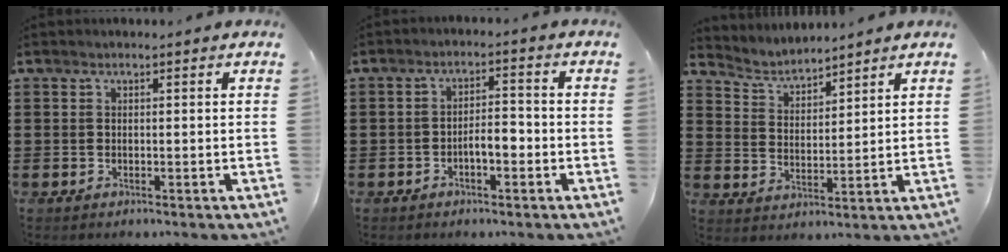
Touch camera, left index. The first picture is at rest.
{"total": 3.7, "force": [-1.7, 1.4, 3.0], "torque": [-0.054, 0.009, -0.034]}
{"total": 3.6, "force": [3.5, 0.7, 0.3], "torque": [-0.023, -0.015, 0.060]}